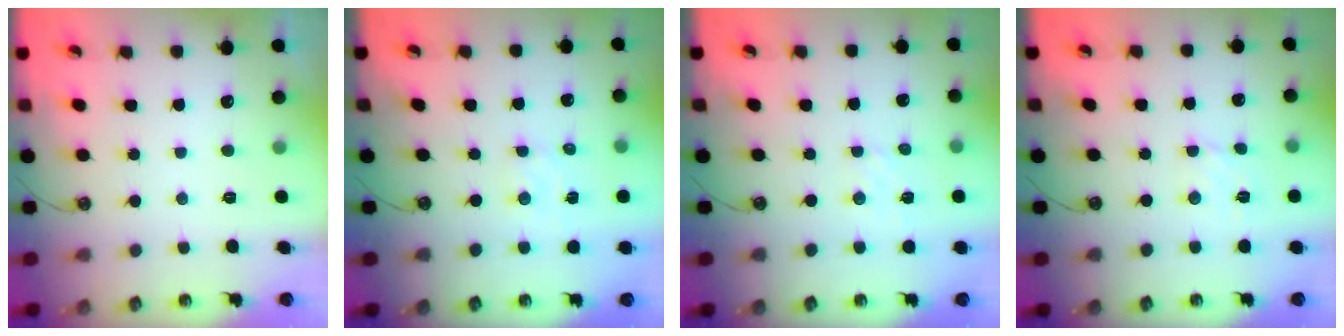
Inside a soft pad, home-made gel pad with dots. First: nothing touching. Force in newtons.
{"total": 1.5, "press": 1.5, "slide": 0.2}
{"total": 2.6, "press": 2.6, "slide": 0.4}
{"total": 2.6, "press": 2.5, "slide": 0.7}